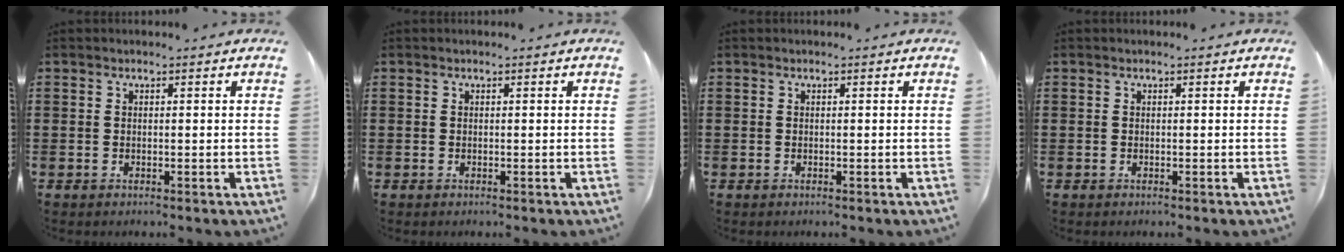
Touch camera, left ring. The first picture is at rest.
{"total": 0.0}
{"total": 0.0}
{"total": 0.0}